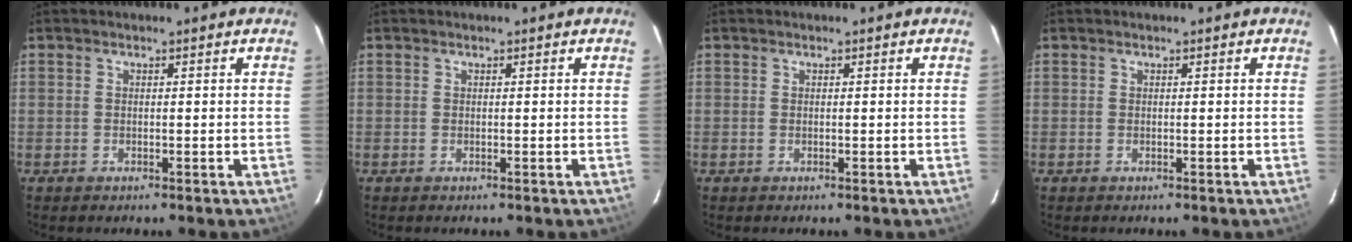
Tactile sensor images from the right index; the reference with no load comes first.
{"total": 0.0}
{"total": 0.0}
{"total": 0.0}